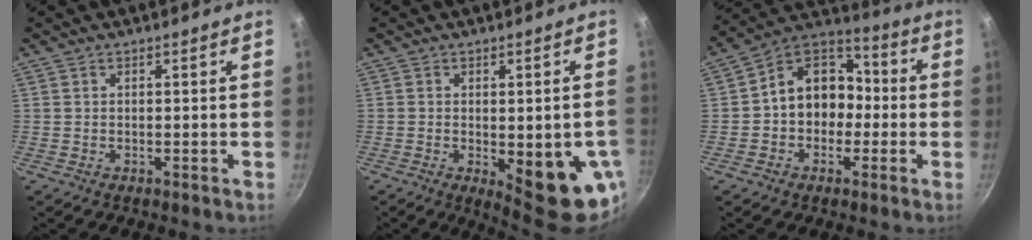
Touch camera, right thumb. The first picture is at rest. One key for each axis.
{"total": 14.7, "fx": -3.5, "fy": 5.0, "fz": 13.4, "tx": -0.141, "ty": -0.011, "tz": -0.033}
{"total": 13.2, "fx": -1.2, "fy": 10.5, "fz": 7.8, "tx": -0.070, "ty": 0.053, "tz": -0.040}